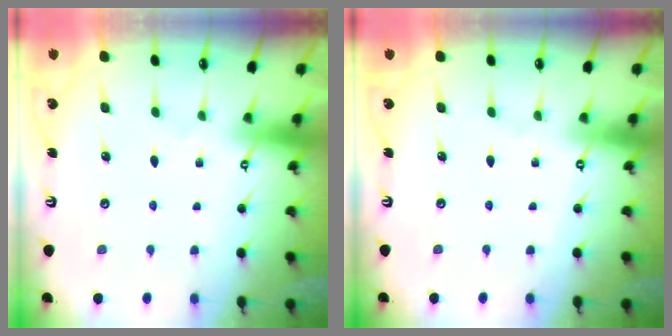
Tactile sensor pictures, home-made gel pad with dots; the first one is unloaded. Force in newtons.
{"total": 0.0}